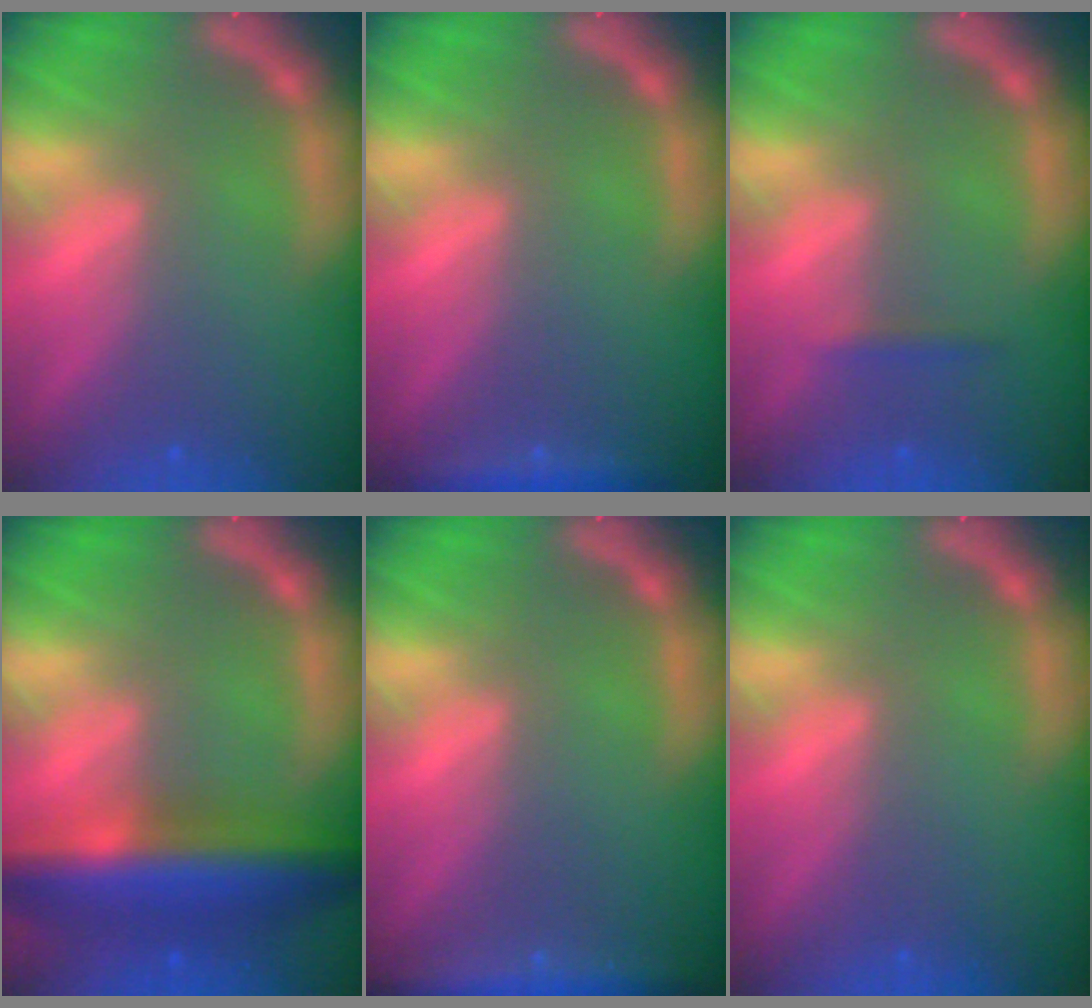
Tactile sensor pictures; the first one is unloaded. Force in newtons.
{"total": 1.9}
{"total": 0.9}
{"total": 9.0}
{"total": 4.0}
{"total": 0.0}